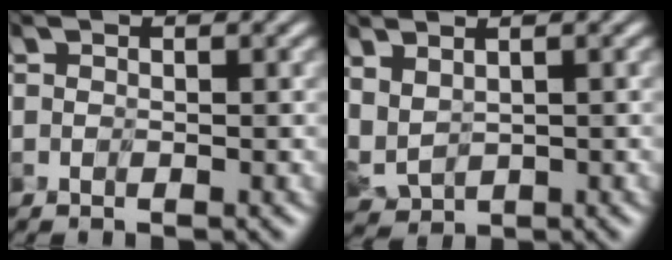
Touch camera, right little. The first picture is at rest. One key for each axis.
{"total": 4.1, "fx": 1.5, "fy": 2.4, "fz": 3.0, "tx": -0.103, "ty": -0.004, "tz": 0.045}